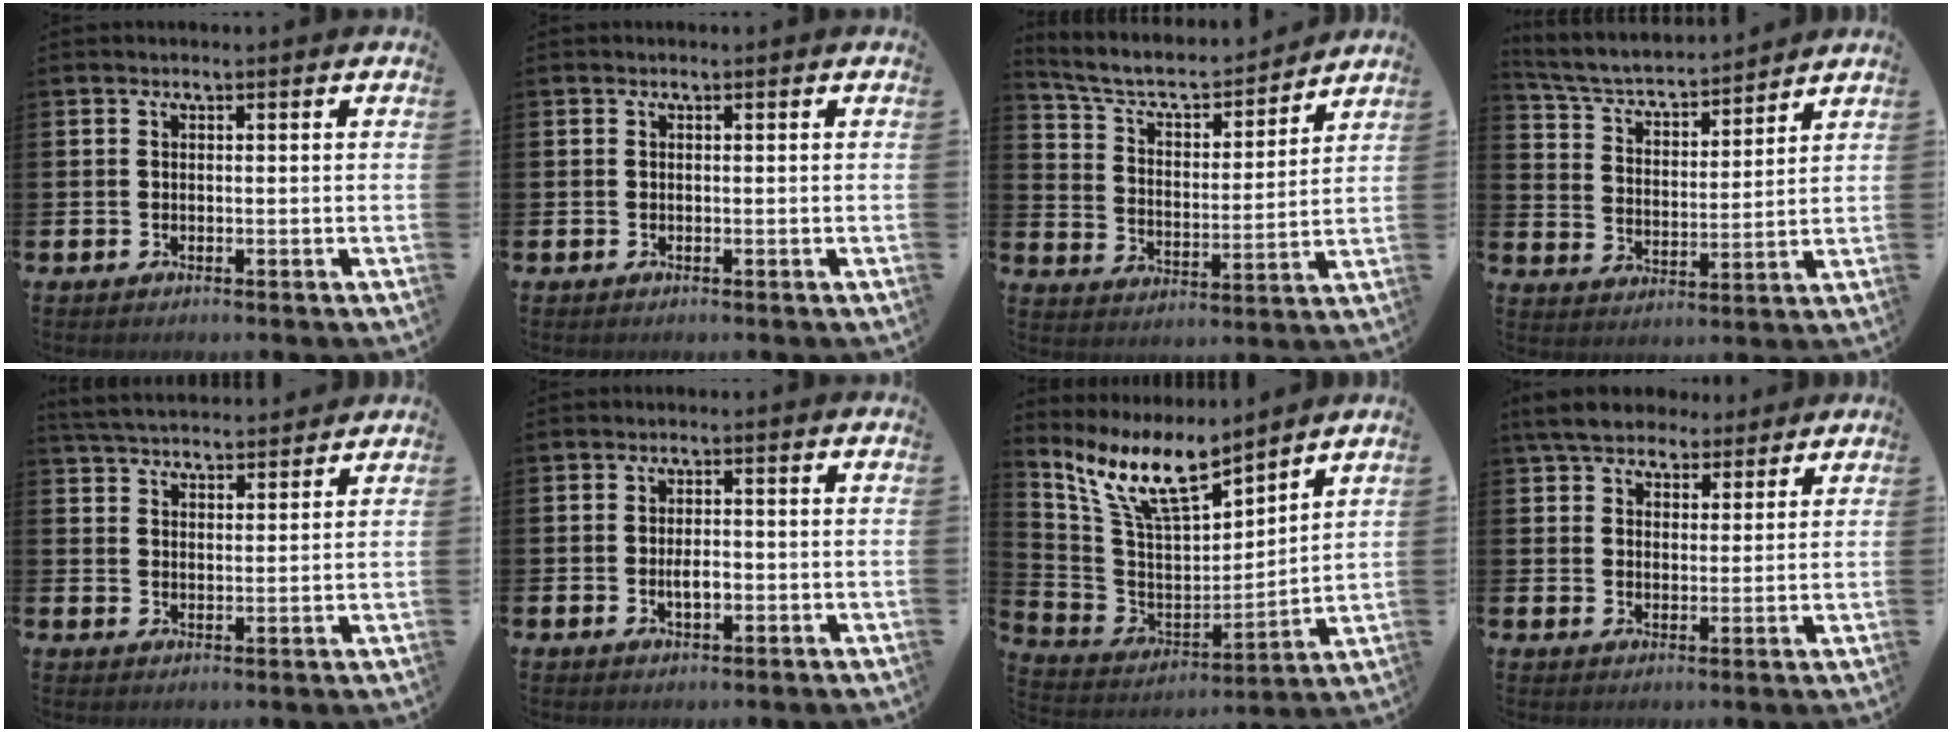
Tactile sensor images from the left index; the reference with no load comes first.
{"total": 0.0}
{"total": 6.9, "force": [6.2, 2.0, 2.2], "torque": [-0.083, -0.045, 0.105]}
{"total": 5.4, "force": [5.0, 1.2, 1.6], "torque": [-0.064, -0.039, 0.081]}
{"total": 4.7, "force": [4.7, 0.5, 0.2], "torque": [-0.030, -0.024, 0.085]}
{"total": 2.4, "force": [-0.5, 1.1, 2.1], "torque": [-0.030, -0.002, -0.012]}
{"total": 10.5, "force": [8.7, 2.8, 5.2], "torque": [-0.145, -0.051, 0.155]}
{"total": 6.0, "force": [5.3, 2.4, 1.2], "torque": [-0.047, -0.016, 0.099]}